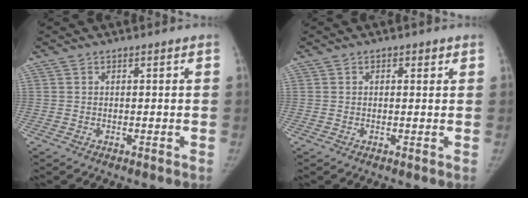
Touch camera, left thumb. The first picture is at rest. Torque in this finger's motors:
{"motor_torque": [0.24, 0.41, -0.22, 0.08, 0.07]}